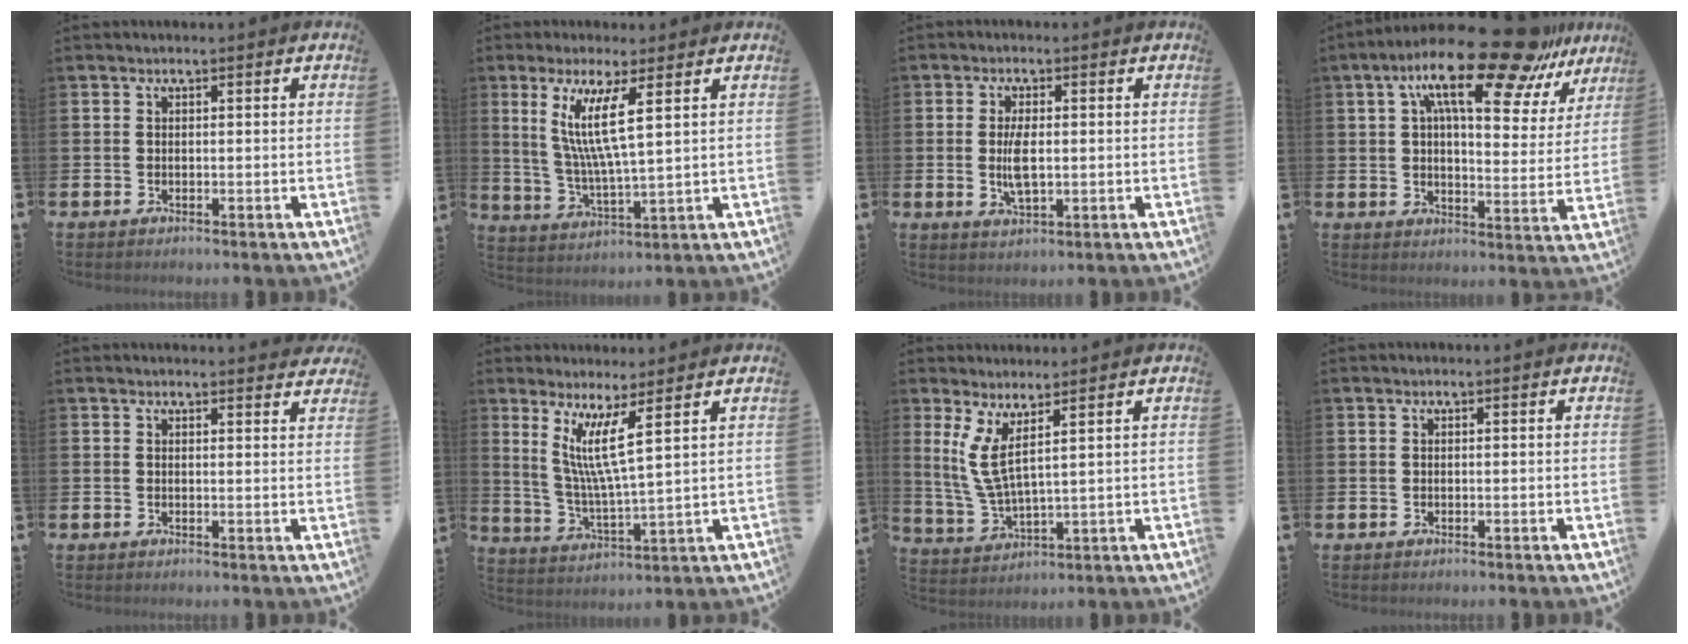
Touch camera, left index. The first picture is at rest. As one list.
[{"total": 8.6, "force": [4.4, 1.0, 7.3], "torque": [-0.143, -0.014, 0.074]}, {"total": 4.3, "force": [0.1, 1.8, 3.9], "torque": [-0.072, -0.003, -0.004]}, {"total": 17.2, "force": [12.6, 5.1, 10.6], "torque": [-0.179, -0.062, 0.209]}, {"total": 1.6, "force": [1.6, 0.2, 0.0], "torque": [0.012, -0.010, 0.026]}, {"total": 7.7, "force": [5.0, 0.1, 5.9], "torque": [-0.119, -0.031, 0.083]}, {"total": 5.2, "force": [3.6, 0.9, 3.7], "torque": [-0.082, -0.019, 0.065]}, {"total": 0.0}]